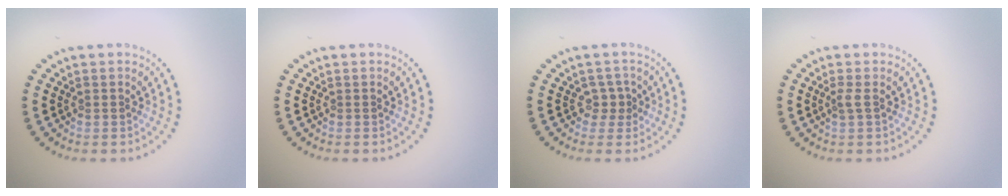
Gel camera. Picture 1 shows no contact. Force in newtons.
{"total": 0.0}
{"total": 1.5, "press": 1.1, "slide": 1.0}
{"total": 0.9, "press": 0.7, "slide": 0.6}